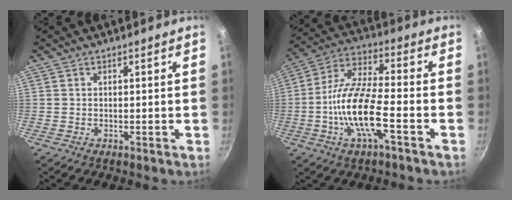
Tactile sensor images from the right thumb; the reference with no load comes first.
{"total": 14.0, "force": [-4.6, 4.3, 12.5], "torque": [-0.244, 0.034, -0.099]}